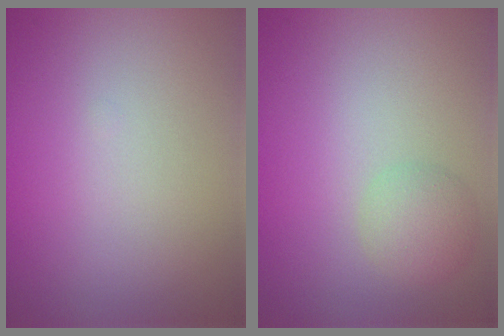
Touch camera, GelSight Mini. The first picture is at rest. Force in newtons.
{"total": 2.2, "press": 2.2, "slide": 0.1}